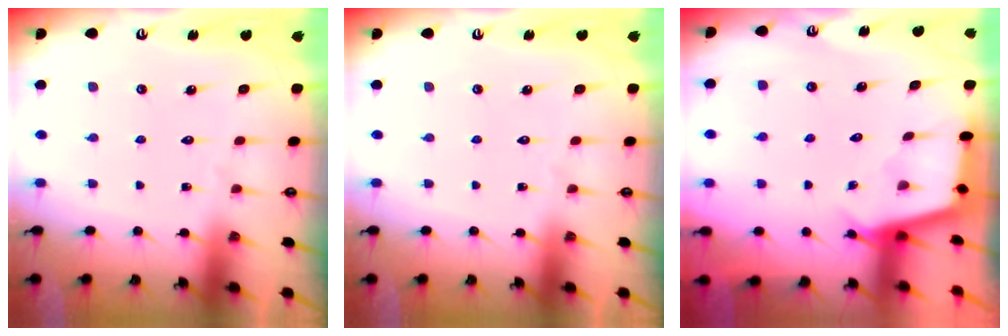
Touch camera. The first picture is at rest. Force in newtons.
{"total": 0.0}
{"total": 2.9, "press": 2.9, "slide": 0.3}